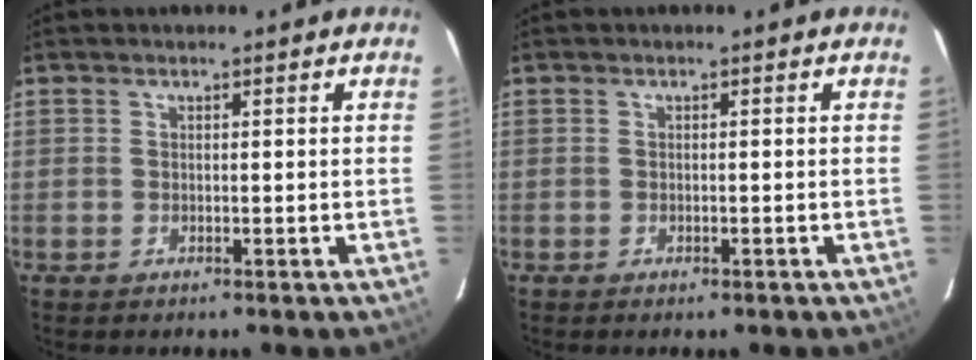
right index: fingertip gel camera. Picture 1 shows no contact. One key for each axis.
{"total": 0.7, "fx": -0.6, "fy": 0.2, "fz": 0.3, "tx": -0.006, "ty": -0.001, "tz": -0.009}